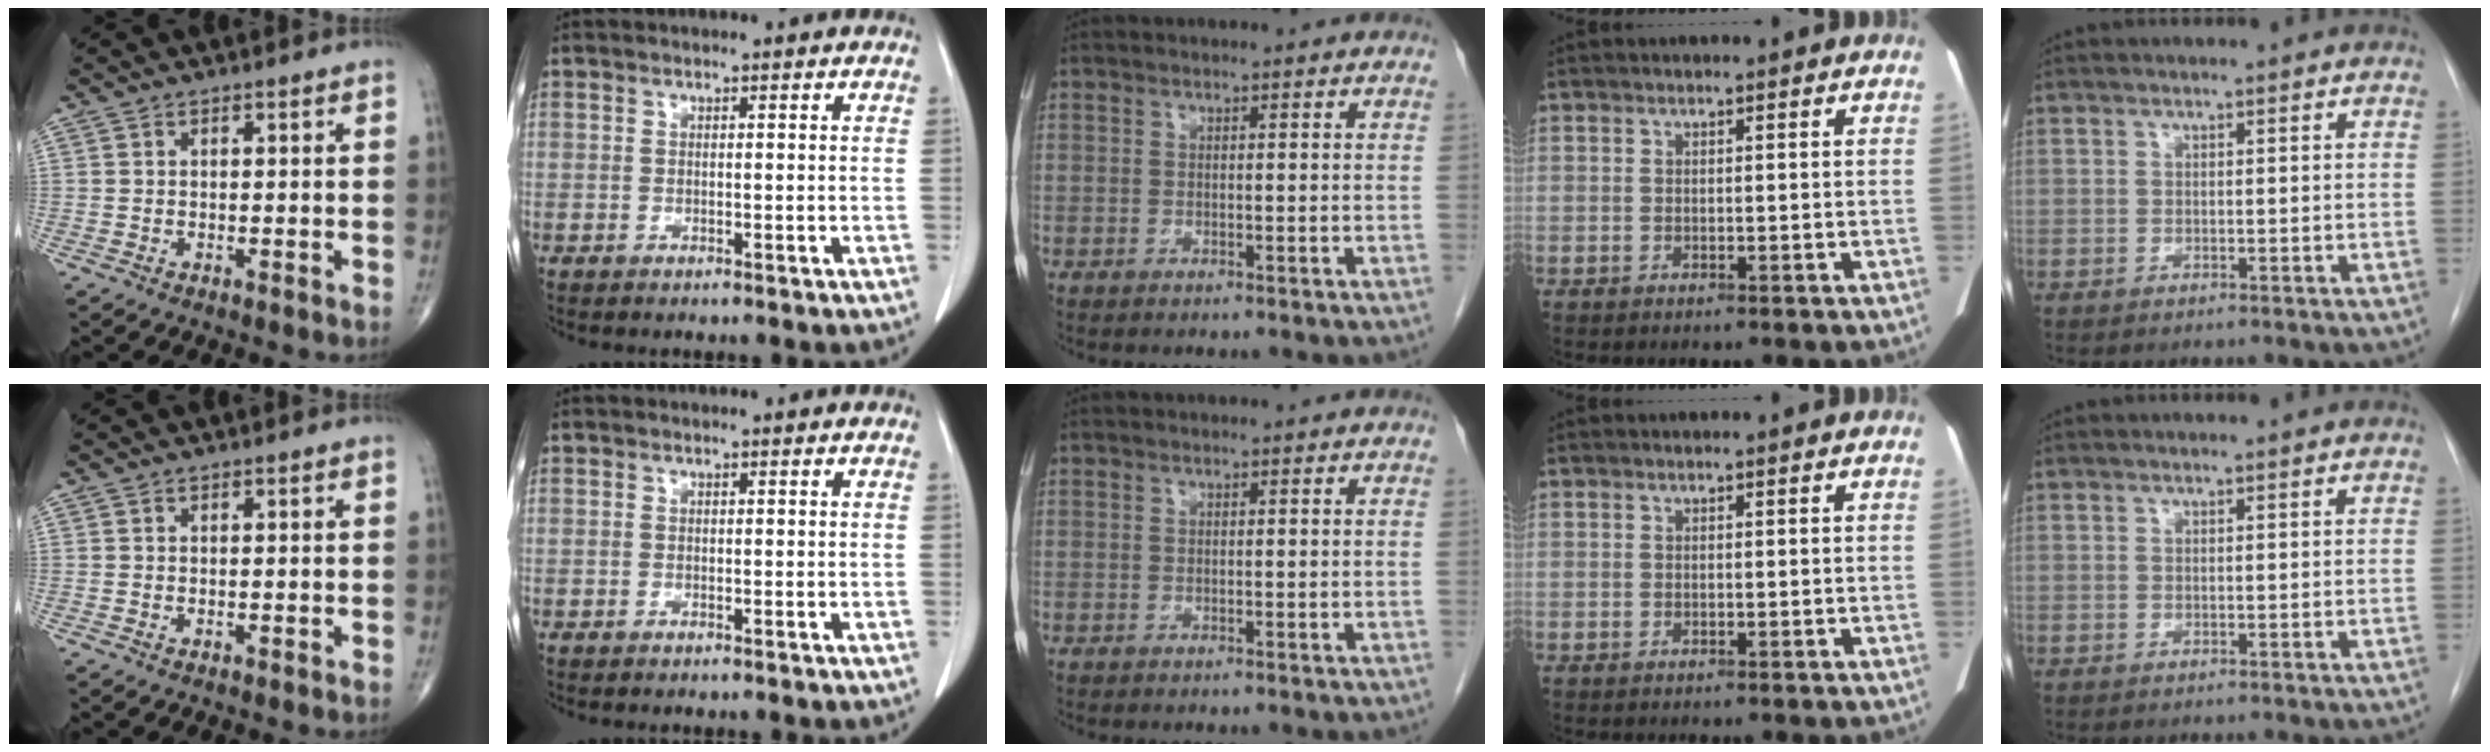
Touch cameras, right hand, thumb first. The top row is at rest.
{}